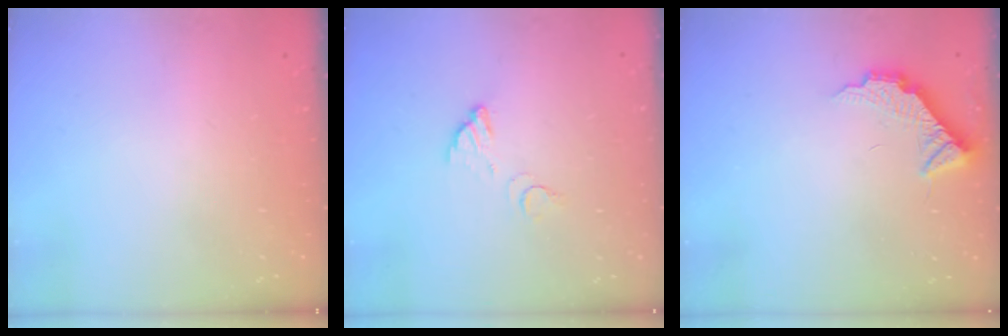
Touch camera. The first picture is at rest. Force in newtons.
{"total": 3.6, "press": 3.6, "slide": 0.3}
{"total": 10.3, "press": 10.3, "slide": 0.2}